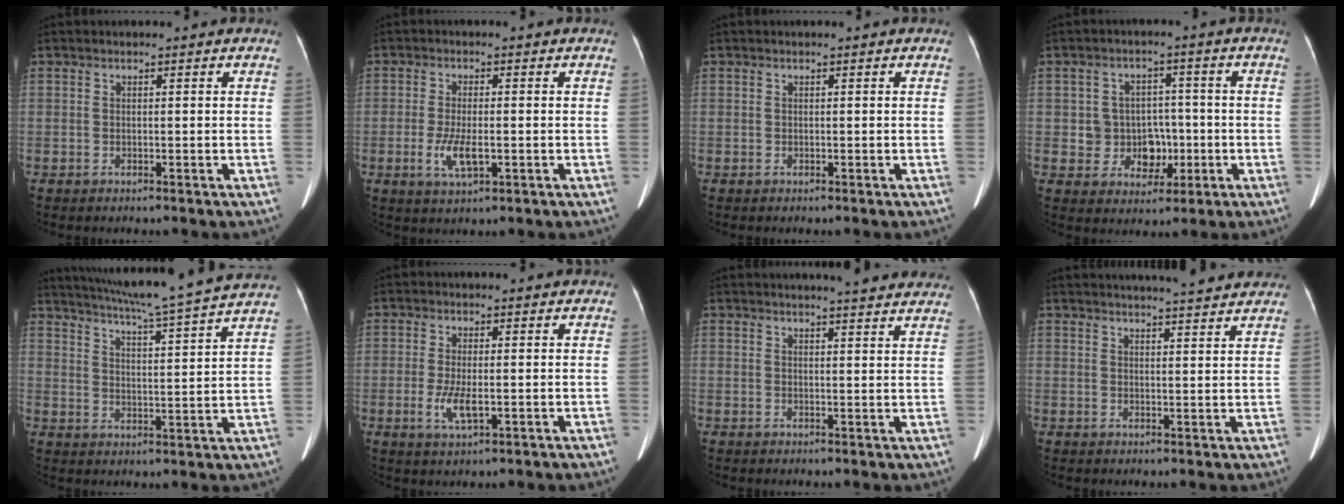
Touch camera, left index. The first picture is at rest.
{"total": 4.6, "force": [-1.2, 1.4, 4.2], "torque": [-0.092, -0.007, -0.019]}
{"total": 0.0}
{"total": 6.2, "force": [-0.9, 5.7, 2.1], "torque": [-0.028, 0.018, -0.008]}
{"total": 19.1, "force": [17.0, -1.6, 8.6], "torque": [-0.152, -0.019, 0.229]}
{"total": 4.0, "force": [-0.9, 1.2, 3.7], "torque": [-0.083, -0.007, -0.013]}
{"total": 10.0, "force": [9.1, 0.8, 4.2], "torque": [-0.045, 0.007, 0.089]}
{"total": 10.5, "force": [9.6, 0.7, 4.0], "torque": [-0.054, 0.012, 0.112]}